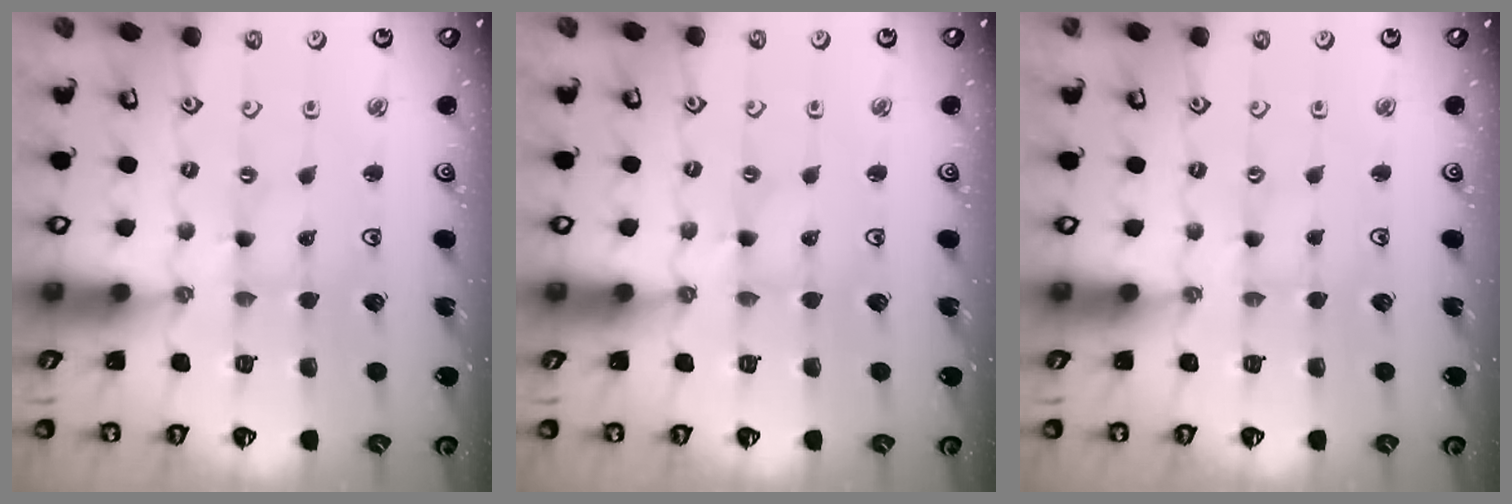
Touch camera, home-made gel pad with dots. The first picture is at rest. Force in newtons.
{"total": 1.5, "press": 1.5, "slide": 0.1}
{"total": 0.0}